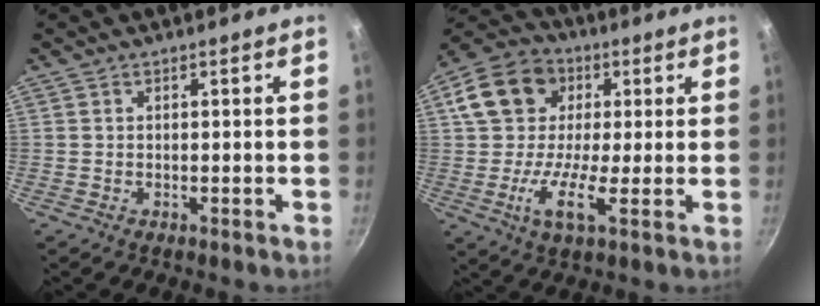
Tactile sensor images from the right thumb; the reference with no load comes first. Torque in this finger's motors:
{"motor_torque": [-0.06, 2.64, 0.81, -0.68, 0.17]}